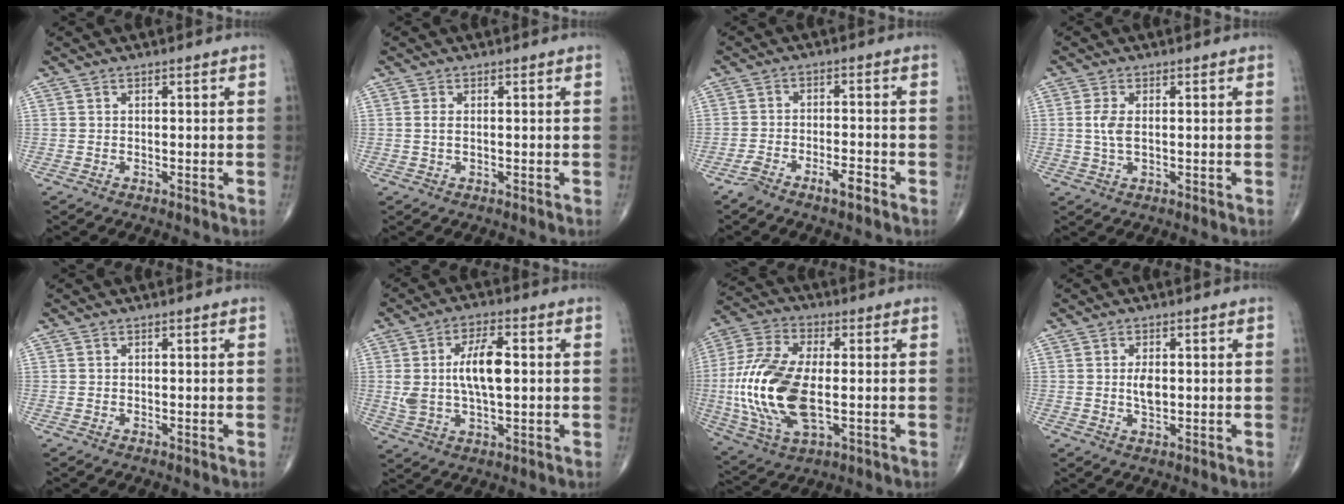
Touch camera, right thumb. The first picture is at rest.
{"total": 1.3, "force": [0.1, 0.6, 1.1], "torque": [-0.026, -0.001, 0.003]}
{"total": 4.7, "force": [-3.4, 1.1, 3.1], "torque": [-0.065, 0.026, -0.058]}
{"total": 3.5, "force": [0.3, 1.7, 3.1], "torque": [-0.074, -0.001, 0.006]}
{"total": 0.0}
{"total": 11.0, "force": [1.2, 4.9, 9.8], "torque": [-0.184, 0.006, 0.024]}
{"total": 19.9, "force": [-1.7, 9.9, 17.2], "torque": [-0.380, -0.003, -0.026]}
{"total": 3.2, "force": [0.2, 1.6, 2.8], "torque": [-0.049, -0.004, 0.005]}